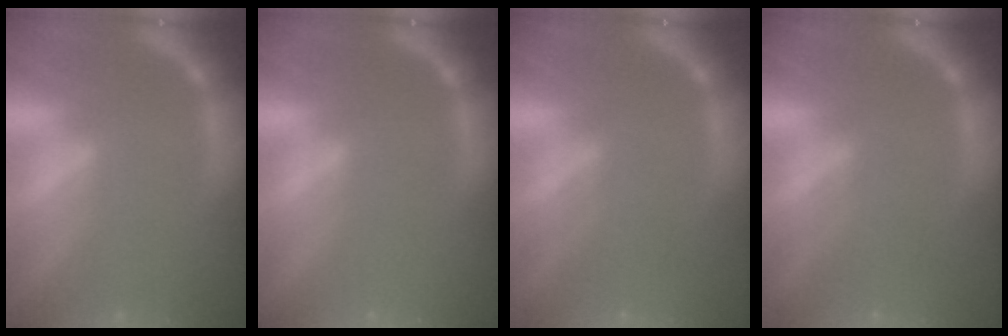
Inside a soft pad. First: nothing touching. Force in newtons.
{"total": 0.0}
{"total": 2.0}
{"total": 2.0}